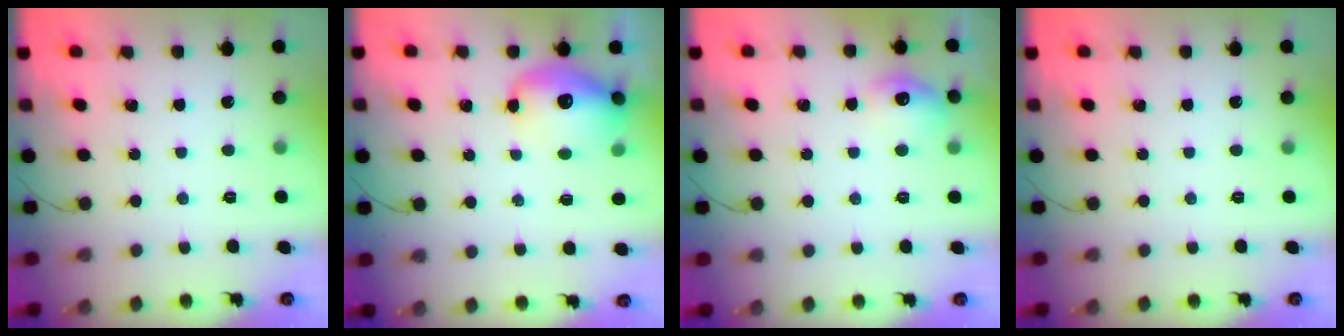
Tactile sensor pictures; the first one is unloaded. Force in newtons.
{"total": 13.0, "press": 12.6, "slide": 3.0}
{"total": 9.3, "press": 9.3, "slide": 0.3}
{"total": 0.0}